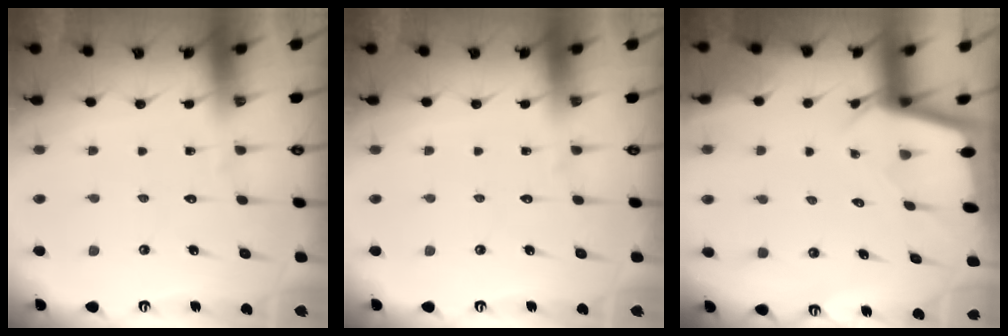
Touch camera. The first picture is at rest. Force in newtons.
{"total": 0.0}
{"total": 2.4, "press": 2.4, "slide": 0.1}